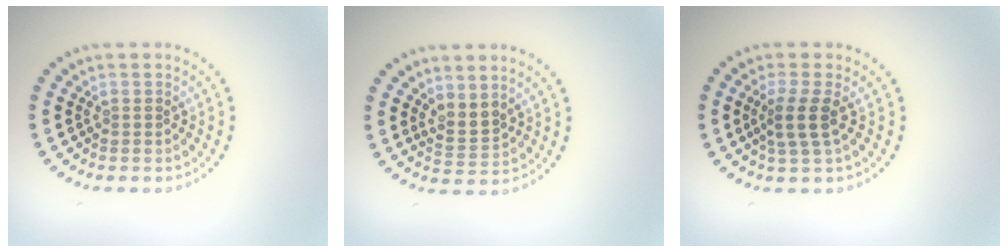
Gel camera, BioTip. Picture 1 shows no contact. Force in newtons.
{"total": 2.0, "press": 1.6, "slide": 1.2}
{"total": 2.5, "press": 2.0, "slide": 1.4}